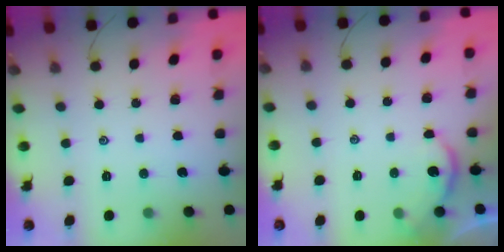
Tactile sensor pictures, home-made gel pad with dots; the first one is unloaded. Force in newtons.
{"total": 2.9, "press": 2.9, "slide": 0.2}